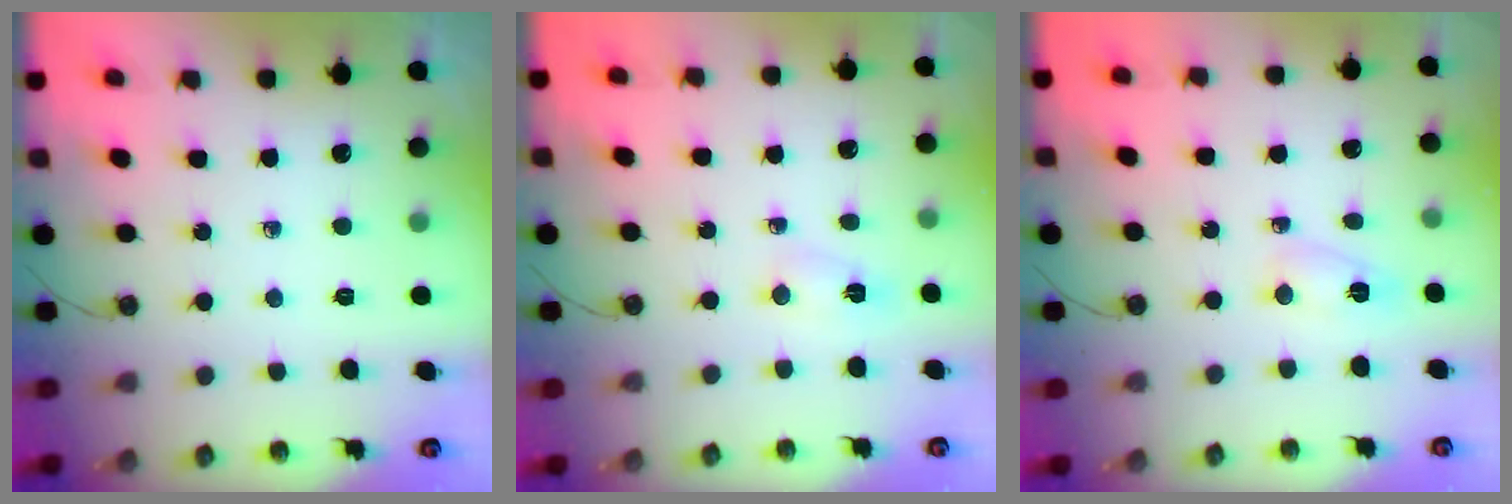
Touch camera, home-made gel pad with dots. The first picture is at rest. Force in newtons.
{"total": 2.5, "press": 2.4, "slide": 0.5}
{"total": 3.2, "press": 3.2, "slide": 0.1}